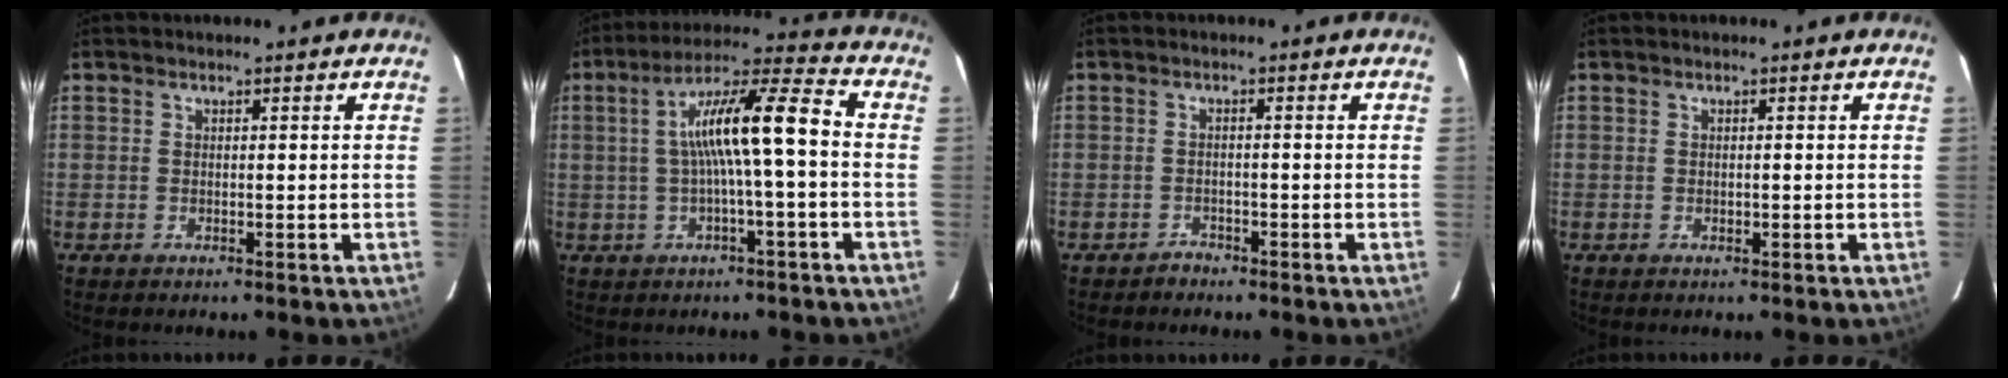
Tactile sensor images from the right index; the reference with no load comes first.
{"total": 11.6, "force": [-0.2, 0.6, 11.6], "torque": [-0.201, 0.030, -0.006]}
{"total": 1.4, "force": [-1.3, 0.6, -0.1], "torque": [0.000, 0.001, -0.024]}
{"total": 0.6, "force": [-0.1, 0.3, 0.5], "torque": [-0.011, -0.001, 0.001]}